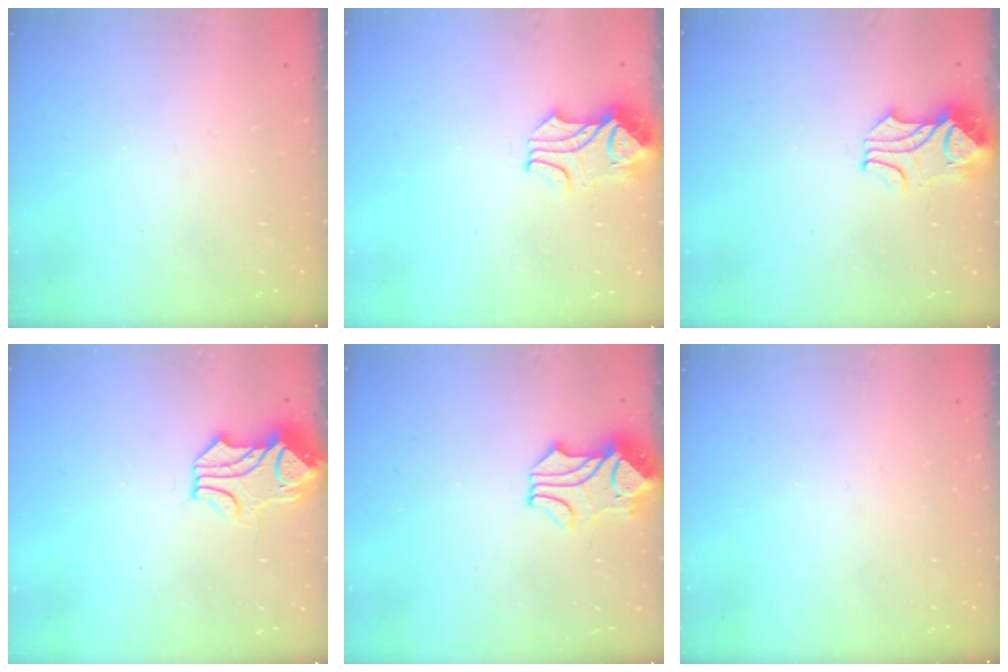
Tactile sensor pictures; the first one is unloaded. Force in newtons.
{"total": 2.2, "press": 2.1, "slide": 0.7}
{"total": 2.2, "press": 2.1, "slide": 0.7}
{"total": 1.5, "press": 0.8, "slide": 1.3}
{"total": 2.4, "press": 2.0, "slide": 1.2}
{"total": 0.0}